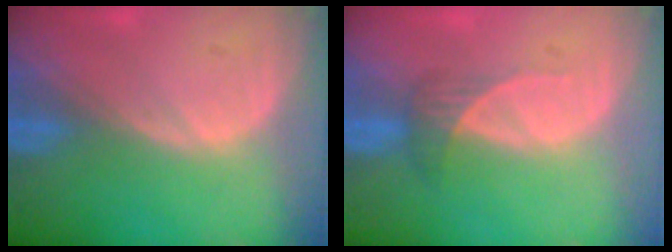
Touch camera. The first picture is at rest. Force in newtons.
{"total": 2.1, "press": 1.9, "slide": 0.9}